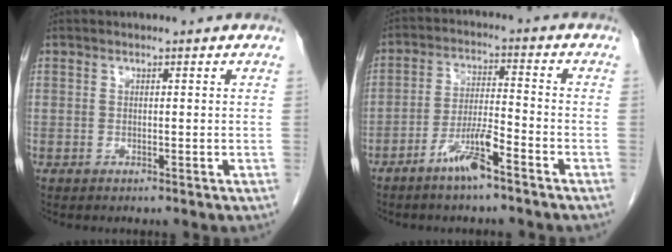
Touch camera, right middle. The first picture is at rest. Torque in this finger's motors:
{"motor_torque": [0.99, -1.14, 0.47, 0.11]}